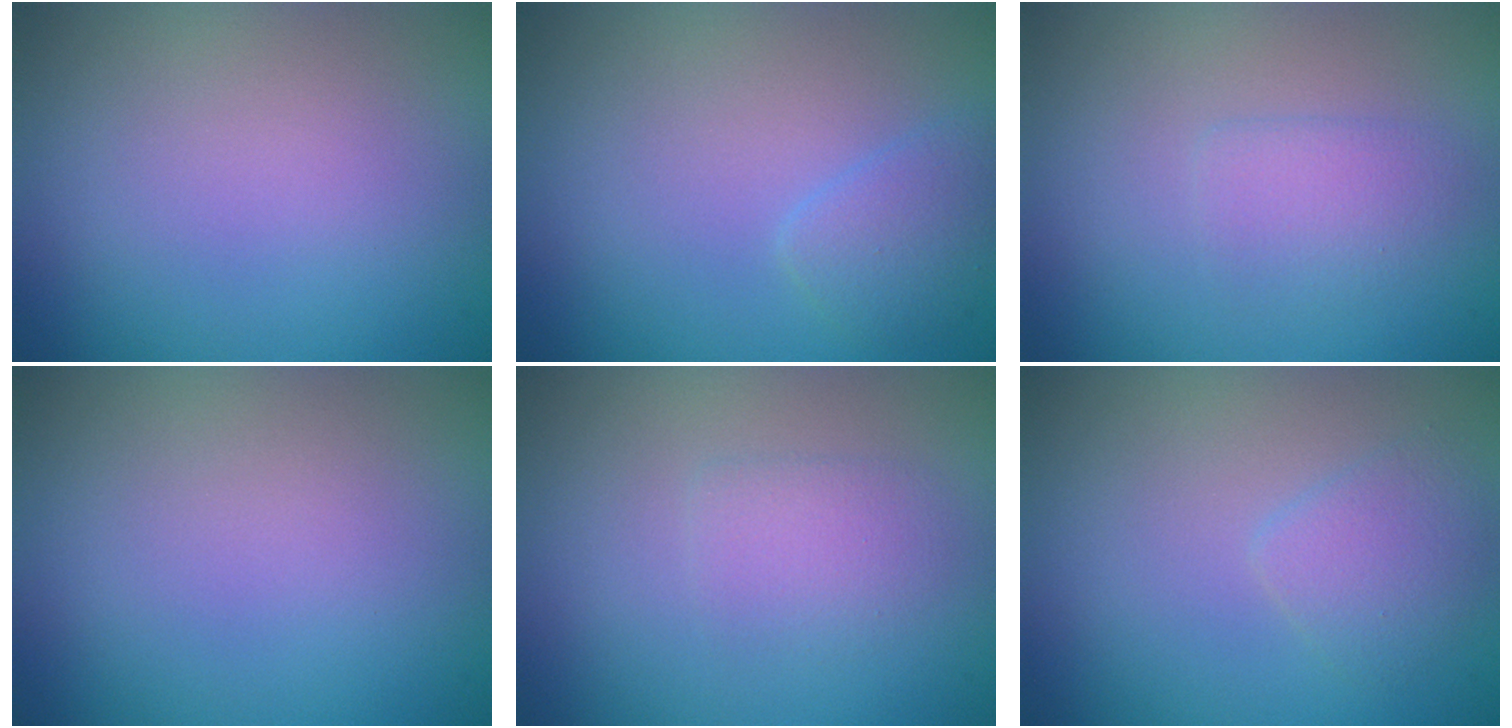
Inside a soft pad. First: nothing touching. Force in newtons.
{"total": 1.8, "press": 1.8, "slide": 0.1}
{"total": 1.8, "press": 1.8, "slide": 0.1}
{"total": 0.0}
{"total": 1.7, "press": 1.7, "slide": 0.3}
{"total": 1.9, "press": 1.9, "slide": 0.1}